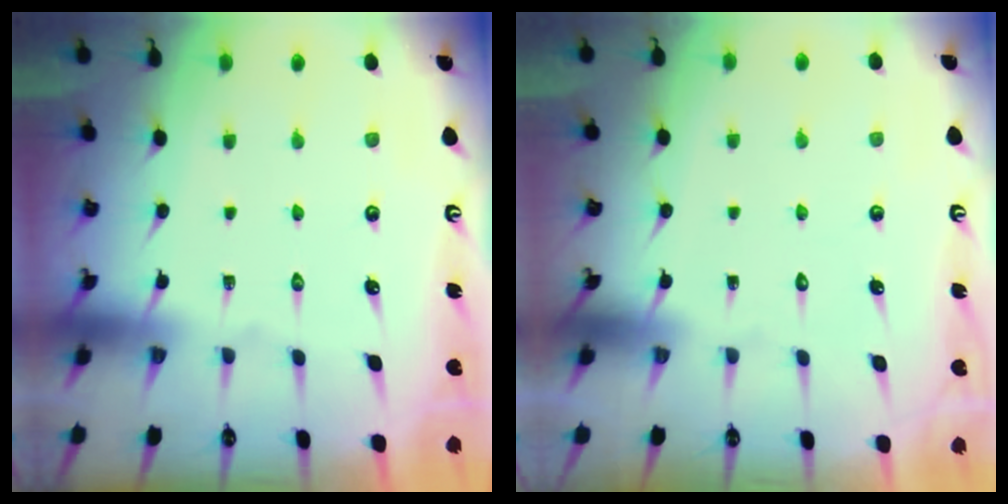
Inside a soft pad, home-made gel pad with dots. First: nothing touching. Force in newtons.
{"total": 1.6, "press": 1.6, "slide": 0.1}